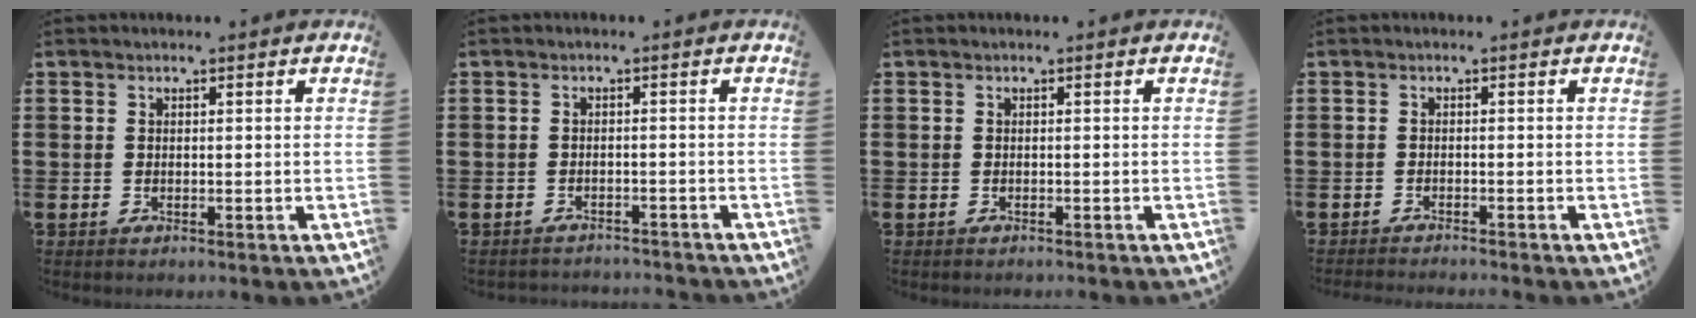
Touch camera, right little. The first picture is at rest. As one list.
[{"total": 1.2, "force": [-1.2, 0.0, -0.1], "torque": [-0.003, 0.003, -0.026]}, {"total": 0.0}, {"total": 0.9, "force": [-0.8, -0.2, 0.1], "torque": [-0.002, -0.001, -0.017]}]